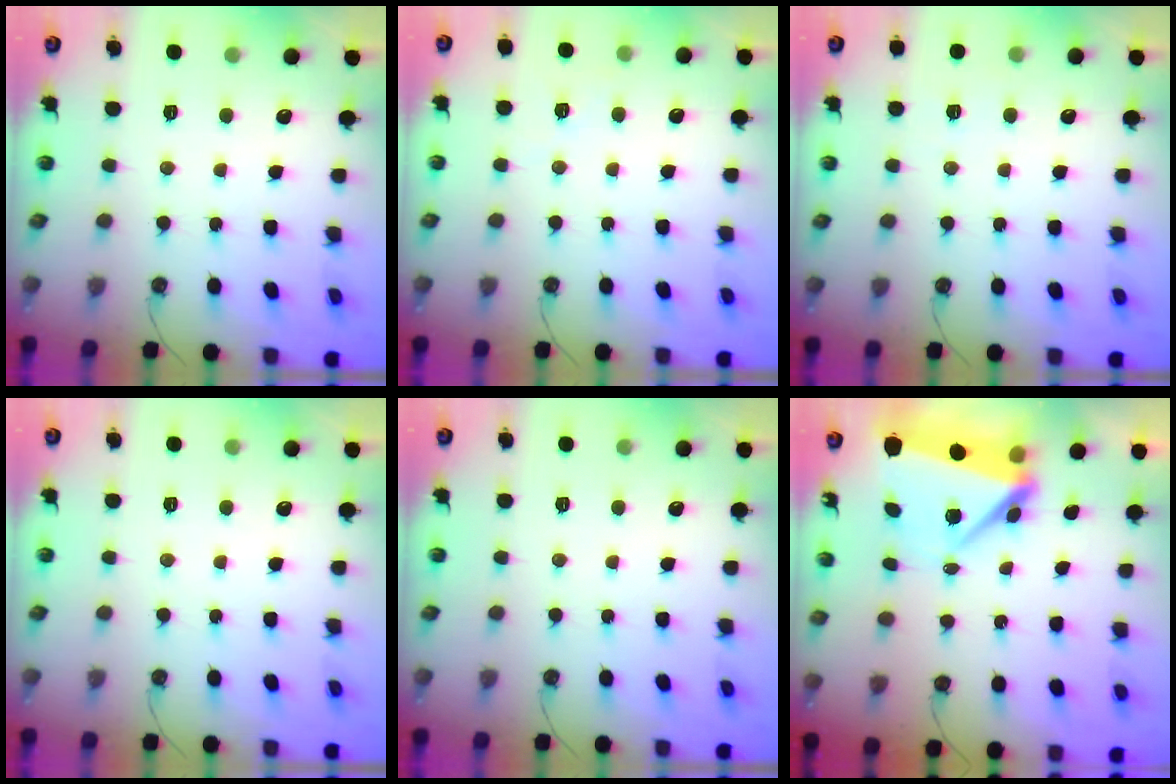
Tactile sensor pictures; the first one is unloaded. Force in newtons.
{"total": 5.3, "press": 5.0, "slide": 1.7}
{"total": 4.2, "press": 4.1, "slide": 1.1}
{"total": 0.0}
{"total": 0.0}
{"total": 7.3, "press": 7.3, "slide": 1.2}